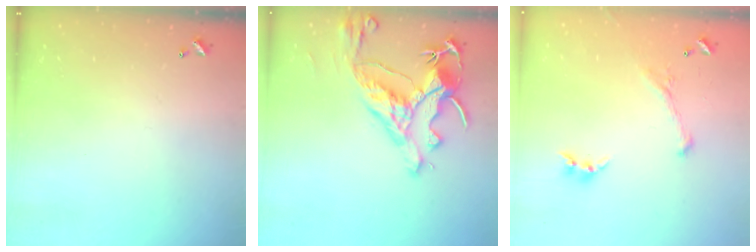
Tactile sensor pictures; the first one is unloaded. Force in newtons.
{"total": 10.4, "press": 10.2, "slide": 2.1}
{"total": 2.8, "press": 2.6, "slide": 0.9}